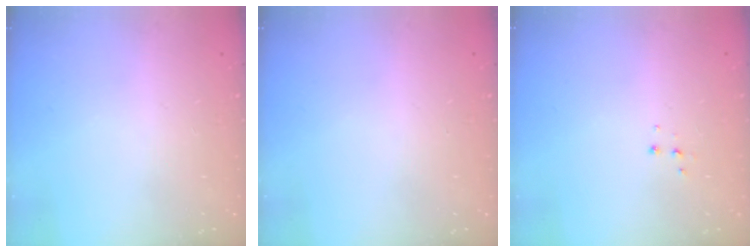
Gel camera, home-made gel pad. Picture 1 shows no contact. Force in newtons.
{"total": 0.0}
{"total": 3.9, "press": 3.9, "slide": 0.5}